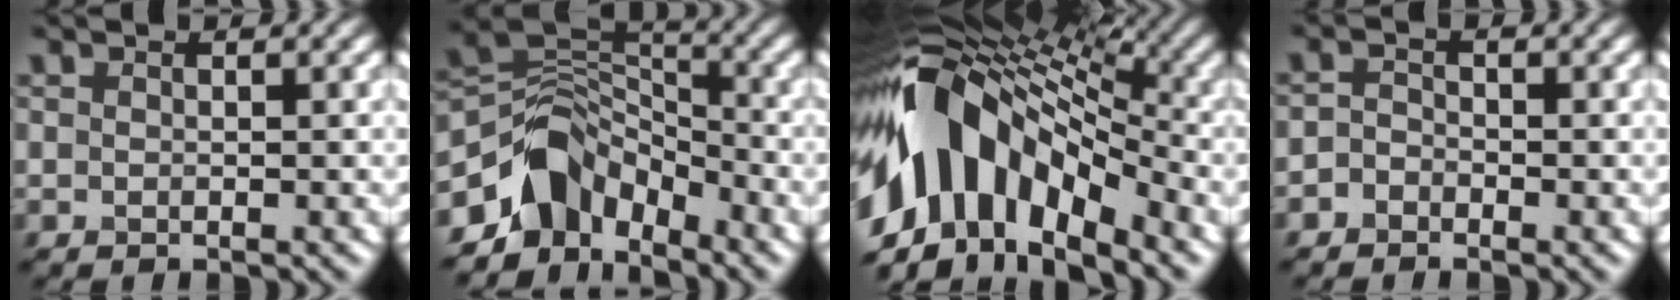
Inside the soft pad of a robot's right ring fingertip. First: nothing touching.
{"total": 6.4, "force": [-4.3, 4.1, 2.5], "torque": [-0.020, 0.003, -0.085]}
{"total": 15.0, "force": [-4.1, 9.0, 11.4], "torque": [-0.204, 0.017, -0.092]}
{"total": 1.3, "force": [-1.0, 0.7, 0.3], "torque": [-0.005, 0.004, -0.025]}